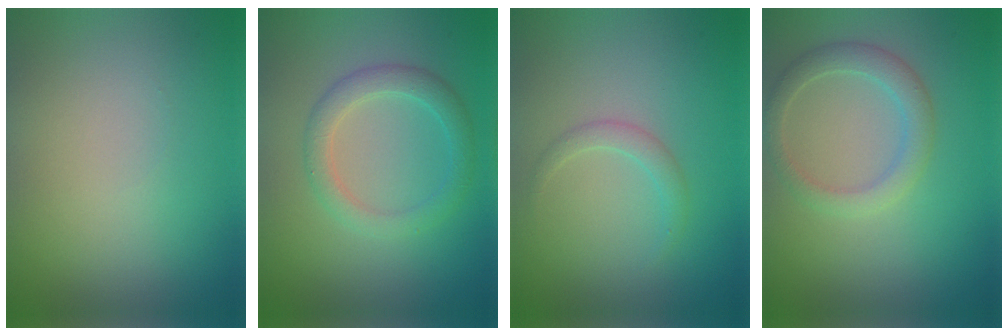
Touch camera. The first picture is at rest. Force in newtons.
{"total": 2.8, "press": 2.8, "slide": 0.1}
{"total": 1.3, "press": 1.2, "slide": 0.2}
{"total": 2.7, "press": 2.7, "slide": 0.0}